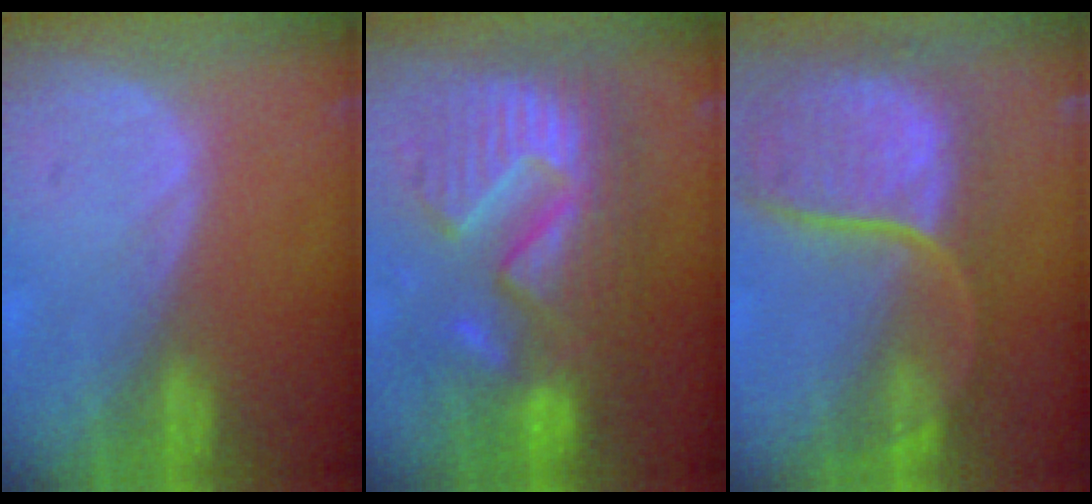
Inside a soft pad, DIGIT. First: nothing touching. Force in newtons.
{"total": 12.9, "press": 12.8, "slide": 1.3}
{"total": 12.0, "press": 9.8, "slide": 6.9}